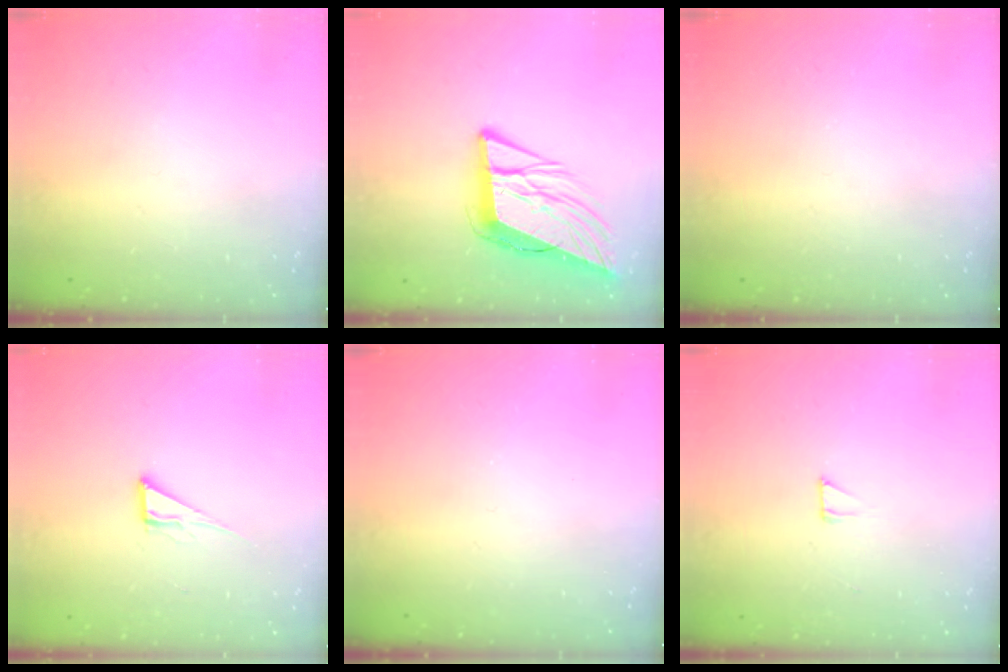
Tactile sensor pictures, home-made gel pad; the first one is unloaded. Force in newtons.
{"total": 13.0, "press": 12.4, "slide": 4.0}
{"total": 0.0}
{"total": 6.1, "press": 6.1, "slide": 0.4}
{"total": 0.0}
{"total": 3.6, "press": 3.6, "slide": 0.3}